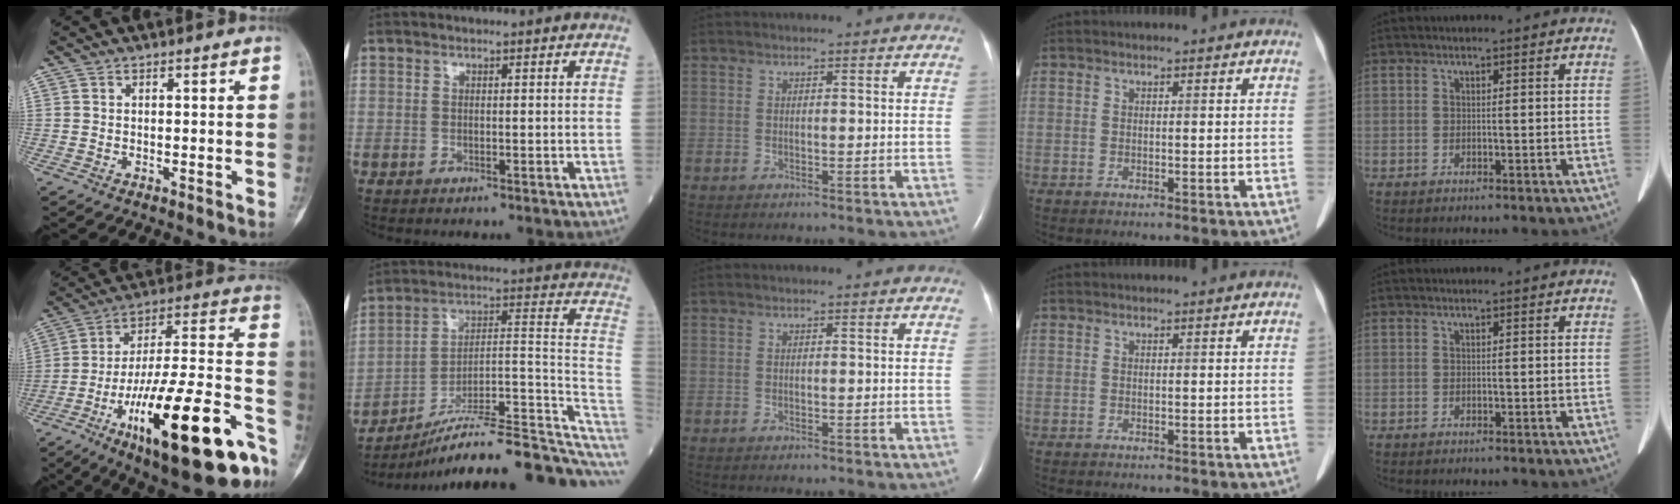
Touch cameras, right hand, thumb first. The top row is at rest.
{"thumb": {"total": 31.6, "force": [-15.4, 9.1, 26.1], "torque": [-0.356, 0.071, -0.237]}, "index": {"total": 20.5, "force": [-17.3, 2.7, 10.6], "torque": [-0.092, 0.053, -0.260]}}